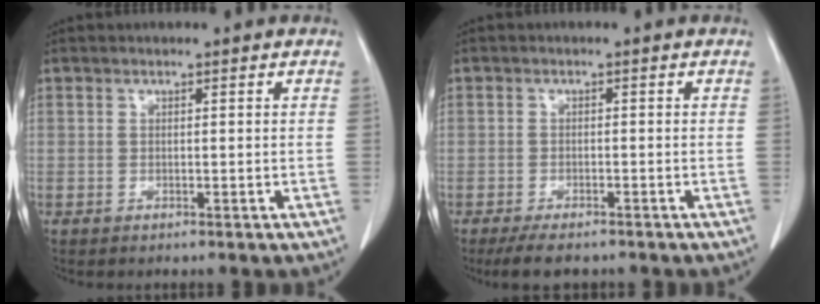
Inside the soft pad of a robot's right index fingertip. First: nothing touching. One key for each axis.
{"total": 4.3, "fx": -3.4, "fy": 1.7, "fz": 1.9, "tx": -0.033, "ty": -0.006, "tz": -0.053}